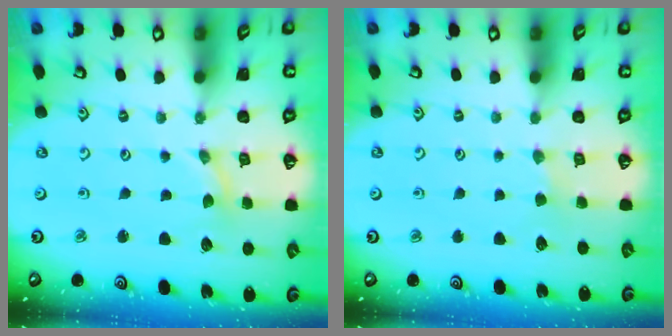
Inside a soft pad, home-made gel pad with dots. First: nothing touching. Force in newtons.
{"total": 1.2, "press": 1.1, "slide": 0.3}